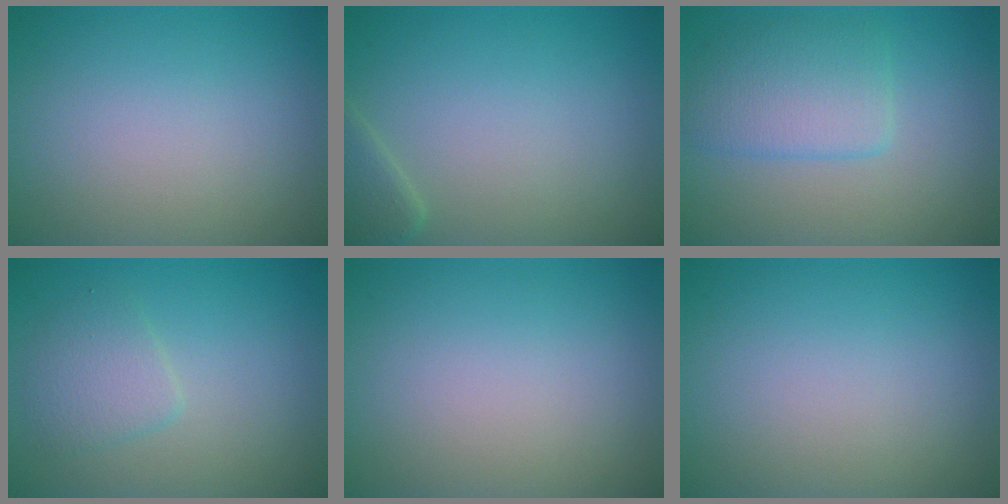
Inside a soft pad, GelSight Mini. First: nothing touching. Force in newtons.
{"total": 1.8, "press": 1.8, "slide": 0.1}
{"total": 3.7, "press": 3.7, "slide": 0.1}
{"total": 2.4, "press": 2.4, "slide": 0.1}
{"total": 0.0}
{"total": 0.0}